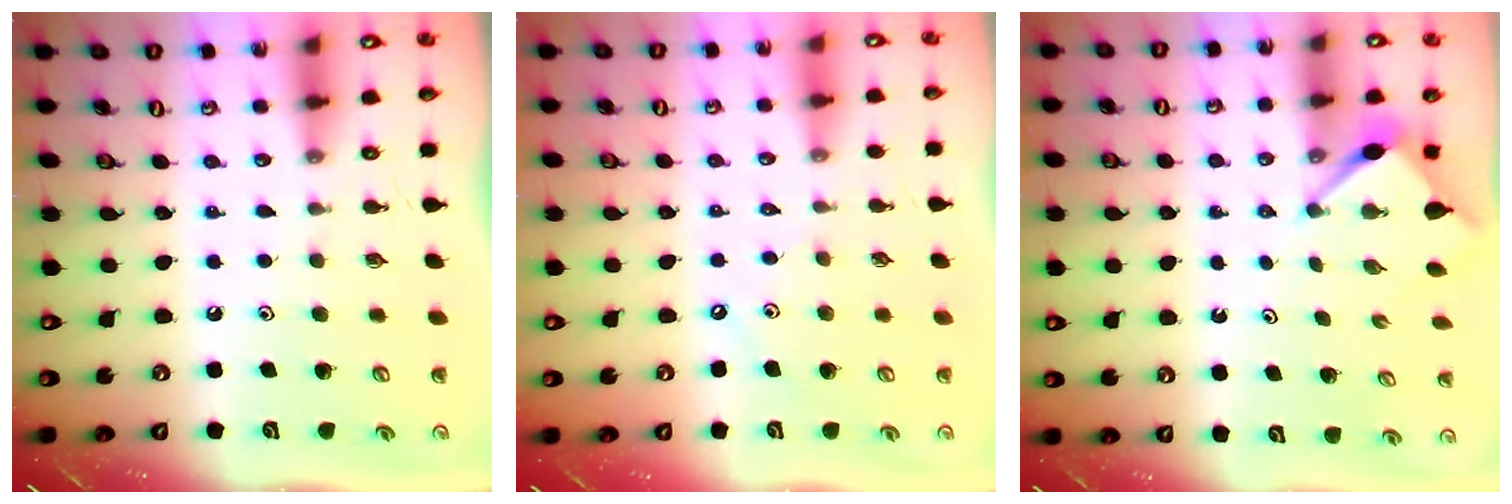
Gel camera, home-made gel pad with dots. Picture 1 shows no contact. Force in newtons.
{"total": 2.6, "press": 2.6, "slide": 0.3}
{"total": 3.4, "press": 3.4, "slide": 0.3}